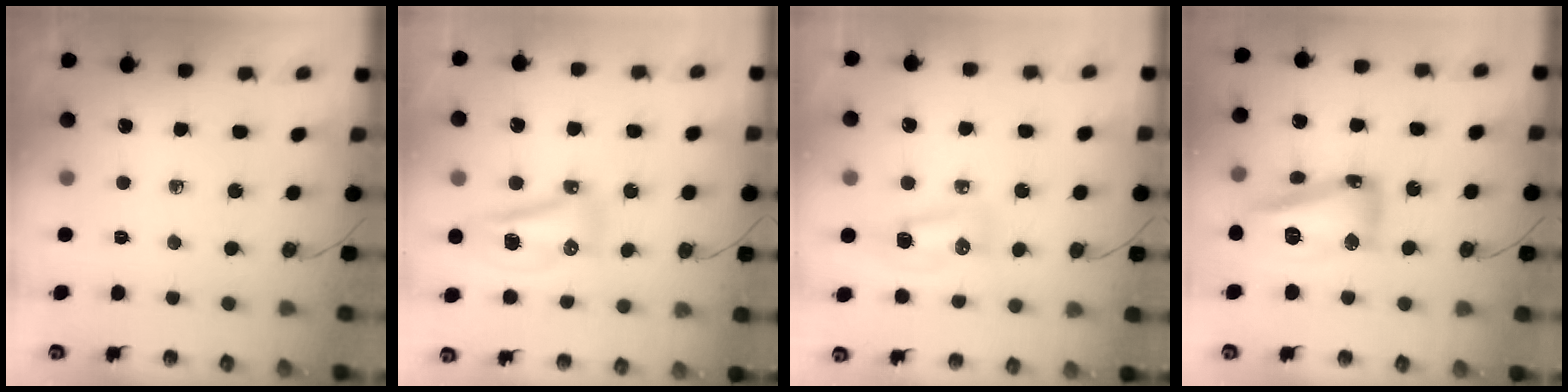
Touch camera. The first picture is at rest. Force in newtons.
{"total": 19.4, "press": 12.1, "slide": 15.2}
{"total": 7.9, "press": 7.7, "slide": 1.8}
{"total": 23.5, "press": 20.6, "slide": 11.3}